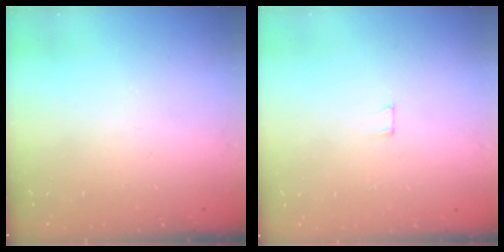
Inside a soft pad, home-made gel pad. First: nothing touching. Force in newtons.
{"total": 2.5, "press": 2.5, "slide": 0.2}